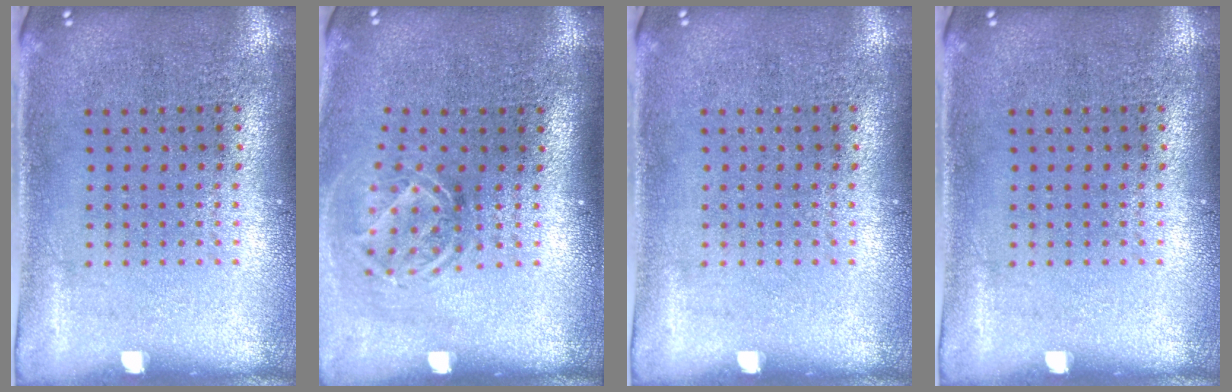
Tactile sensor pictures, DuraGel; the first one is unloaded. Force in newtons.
{"total": 1.8, "press": 1.3, "slide": 1.3}
{"total": 0.0}
{"total": 0.0}